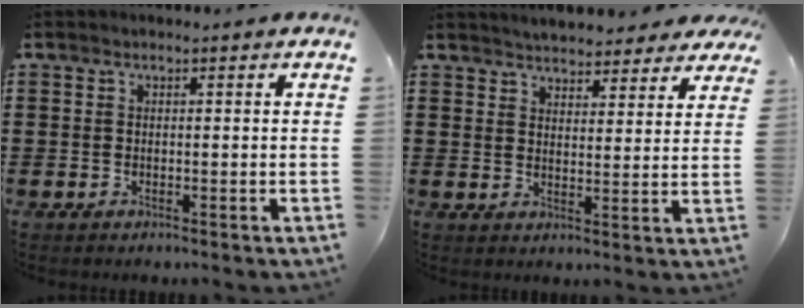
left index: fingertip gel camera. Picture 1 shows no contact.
{"total": 4.1, "force": [4.0, 0.4, 0.2], "torque": [-0.021, -0.015, 0.074]}